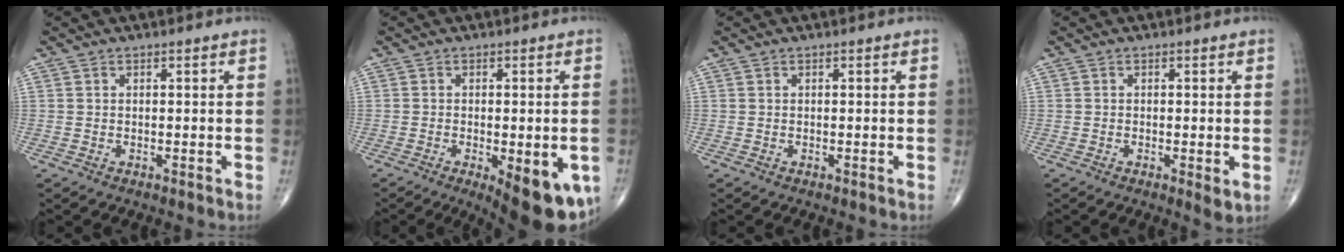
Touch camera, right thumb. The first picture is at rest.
{"total": 13.3, "force": [-4.9, 5.1, 11.3], "torque": [-0.117, -0.006, -0.052]}
{"total": 0.0}
{"total": 2.3, "force": [-0.5, 0.7, 2.2], "torque": [-0.038, -0.010, -0.011]}